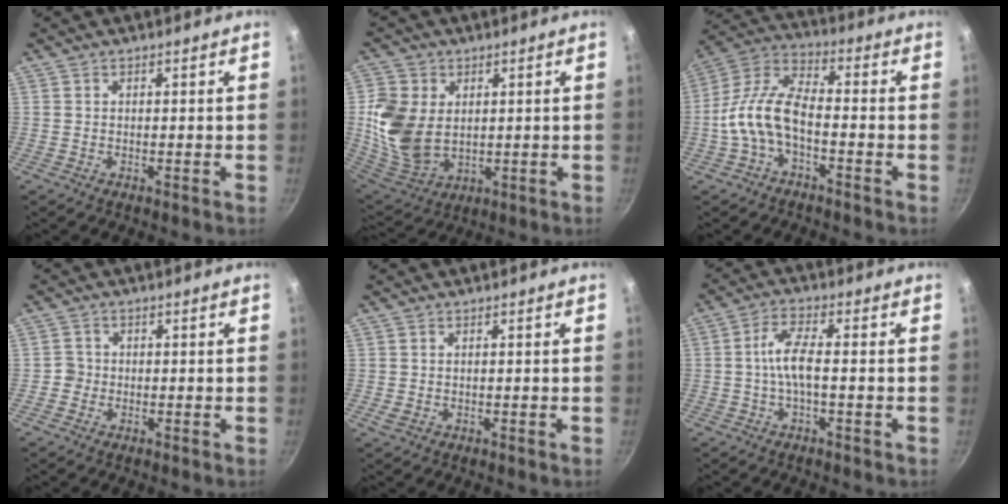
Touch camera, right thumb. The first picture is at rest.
{"total": 13.3, "force": [1.7, 9.8, 8.9], "torque": [-0.165, -0.018, 0.049]}
{"total": 11.1, "force": [-3.4, 5.5, 9.0], "torque": [-0.174, 0.044, -0.081]}
{"total": 2.1, "force": [-0.6, 2.0, 0.2], "torque": [0.011, 0.008, -0.014]}
{"total": 1.0, "force": [-0.1, 0.6, 0.8], "torque": [-0.013, -0.001, 0.002]}
{"total": 5.7, "force": [-1.0, 1.7, 5.3], "torque": [-0.120, 0.019, -0.025]}